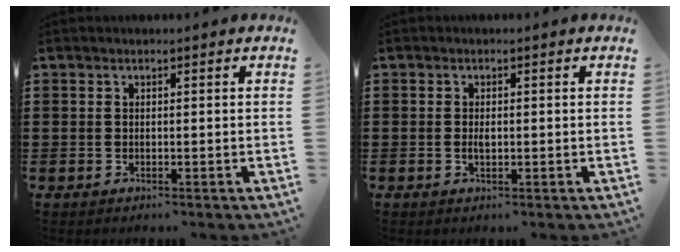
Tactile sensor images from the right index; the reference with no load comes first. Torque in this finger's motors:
{"motor_torque": [2.14, 0.00, 0.02, 0.02]}